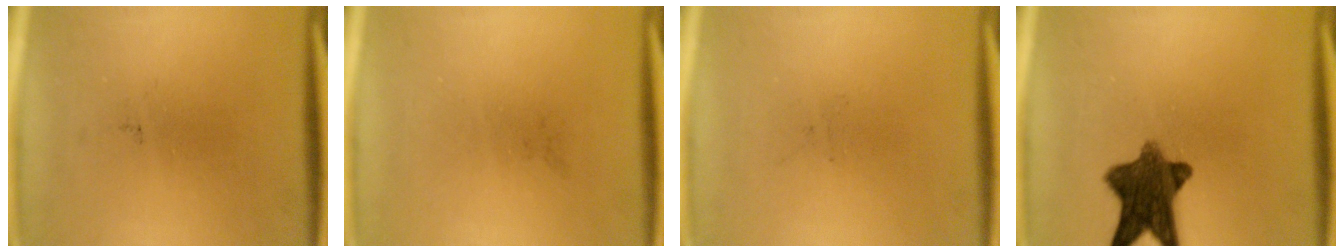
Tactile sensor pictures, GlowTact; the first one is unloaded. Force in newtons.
{"total": 0.0}
{"total": 0.0}
{"total": 10.3}